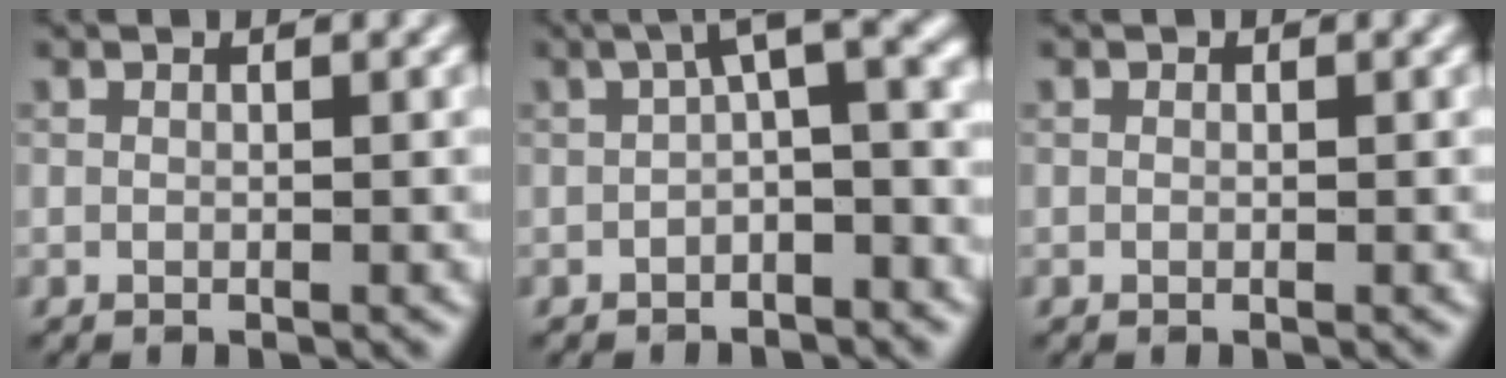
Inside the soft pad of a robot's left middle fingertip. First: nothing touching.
{"total": 4.9, "force": [0.0, 1.7, 4.7], "torque": [-0.059, 0.021, -0.013]}
{"total": 0.0}